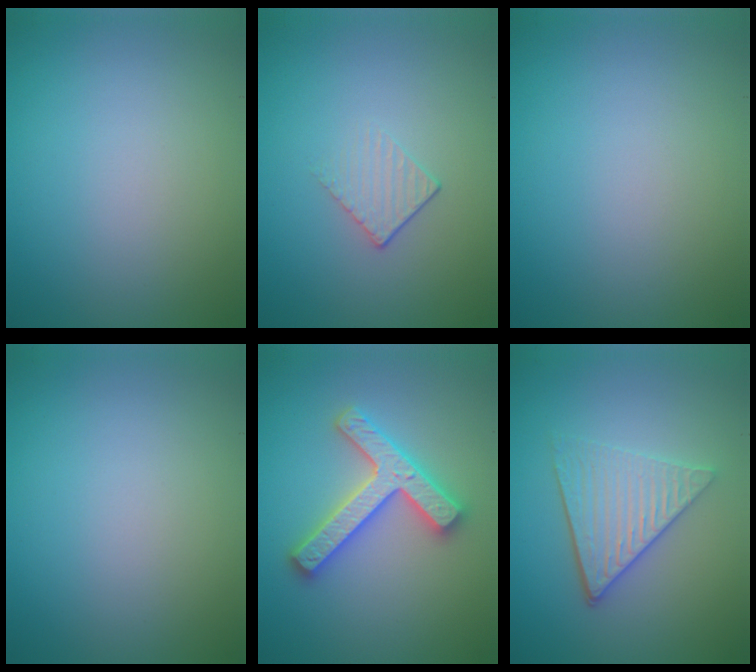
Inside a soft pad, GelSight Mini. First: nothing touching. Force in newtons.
{"total": 1.3, "press": 0.7, "slide": 1.1}
{"total": 0.0}
{"total": 0.0}
{"total": 4.7, "press": 4.6, "slide": 0.9}
{"total": 4.3, "press": 3.4, "slide": 2.6}